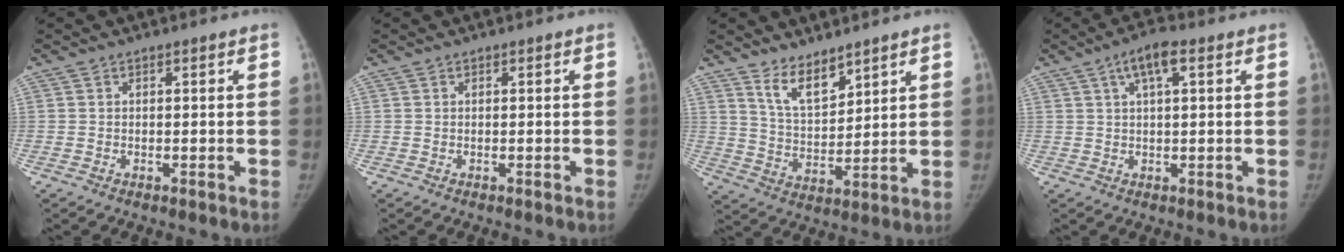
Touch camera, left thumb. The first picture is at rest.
{"total": 0.0}
{"total": 7.8, "force": [5.9, 3.1, 4.0], "torque": [-0.051, -0.052, 0.118]}
{"total": 5.4, "force": [2.3, 1.5, 4.6], "torque": [-0.085, 0.008, 0.038]}